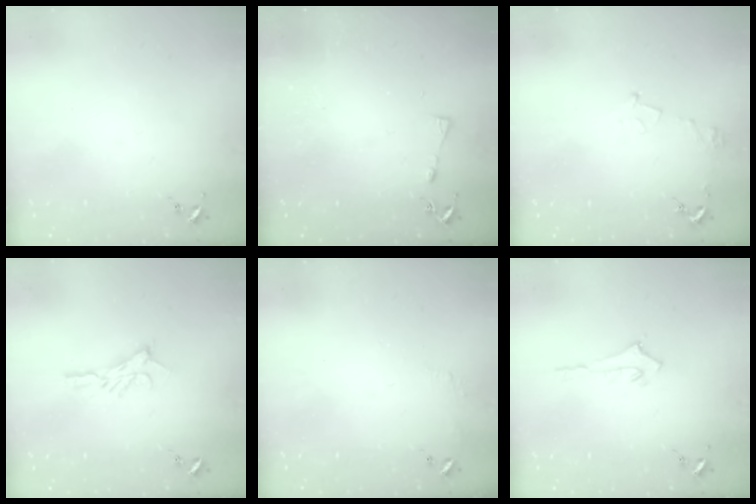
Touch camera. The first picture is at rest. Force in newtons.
{"total": 3.7, "press": 3.7, "slide": 0.5}
{"total": 6.2, "press": 6.2, "slide": 0.7}
{"total": 8.3, "press": 8.3, "slide": 0.6}
{"total": 4.8, "press": 4.8, "slide": 0.4}
{"total": 2.9, "press": 2.9, "slide": 0.2}